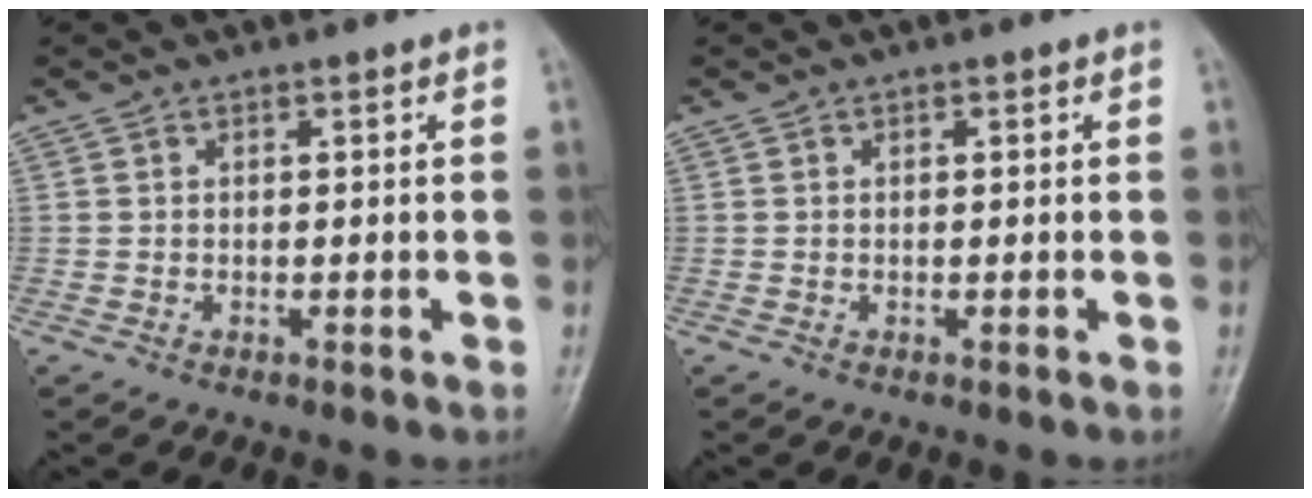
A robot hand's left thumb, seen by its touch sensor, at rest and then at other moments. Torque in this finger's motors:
{"motor_torque": [-0.03, 0.03, -0.04, 0.04, 0.00]}